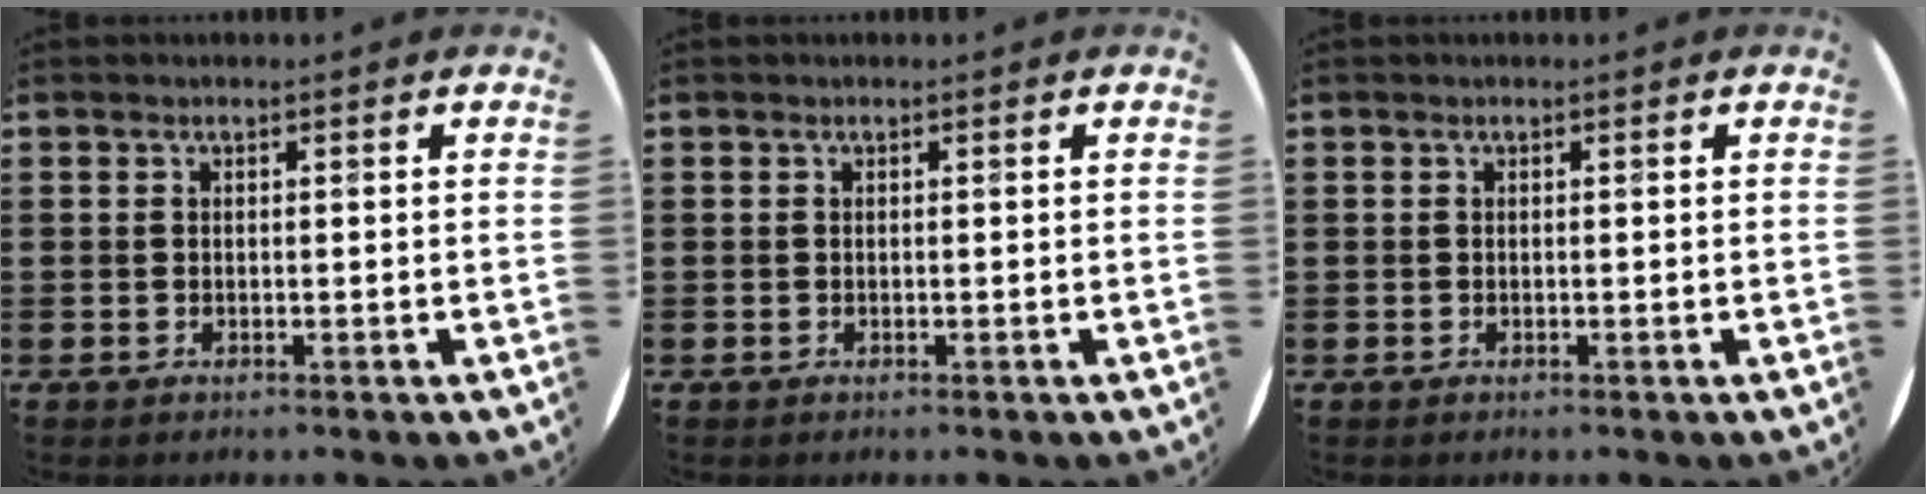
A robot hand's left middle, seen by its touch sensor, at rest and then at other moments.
{"total": 0.0}
{"total": 0.0}